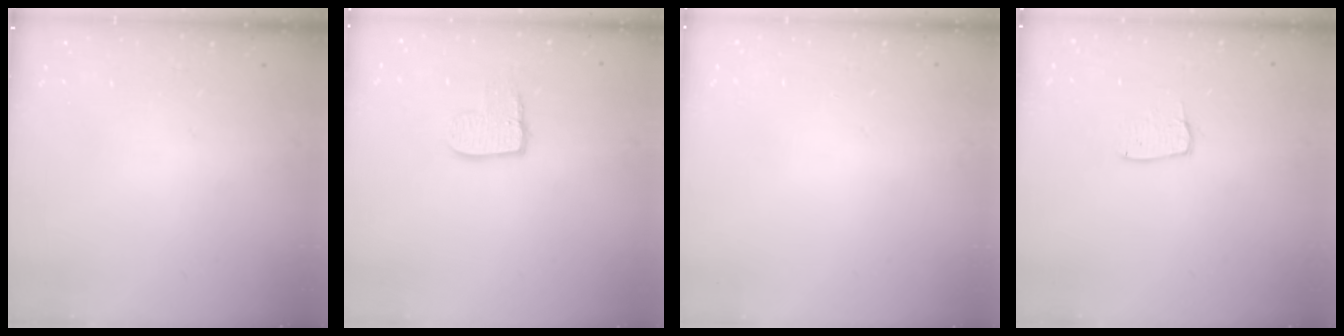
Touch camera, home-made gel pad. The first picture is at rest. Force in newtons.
{"total": 8.4, "press": 8.4, "slide": 0.6}
{"total": 0.0}
{"total": 4.2, "press": 4.2, "slide": 0.4}